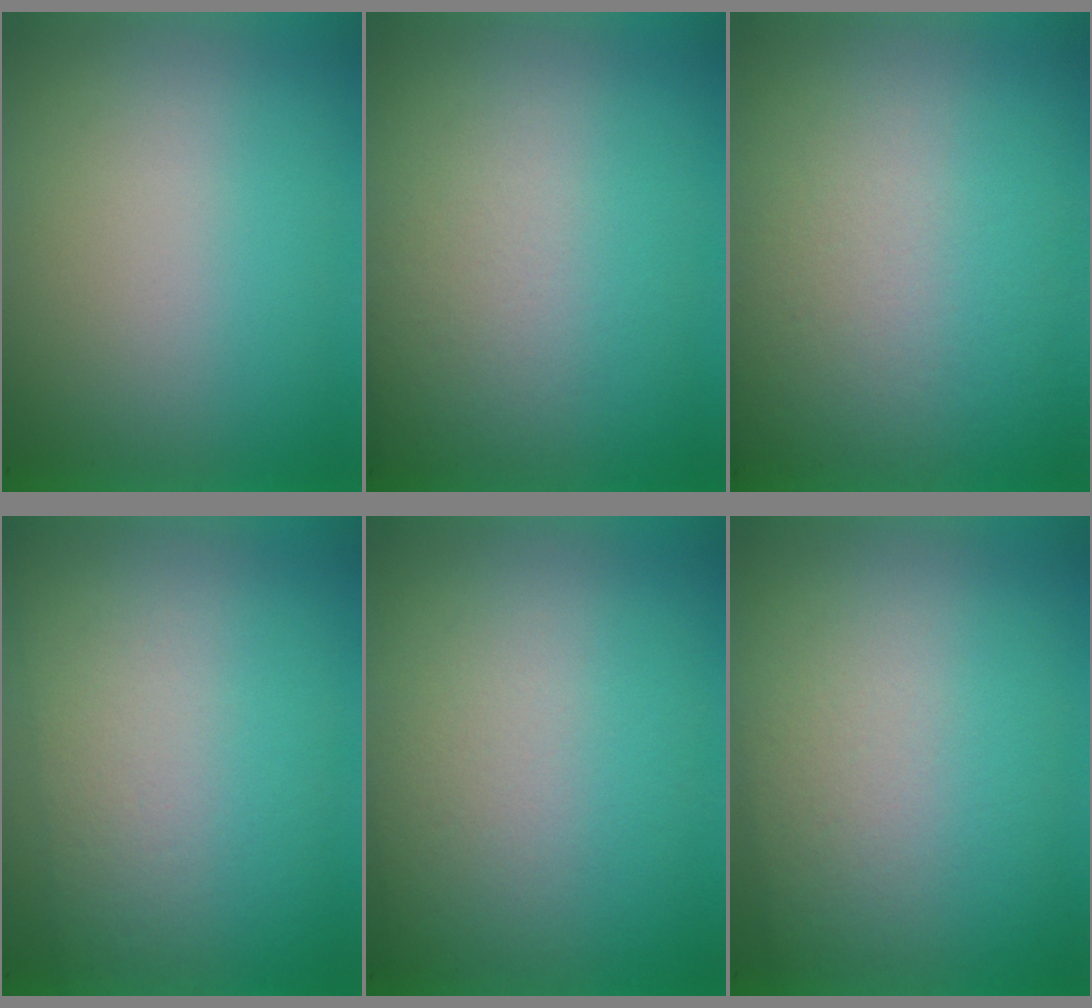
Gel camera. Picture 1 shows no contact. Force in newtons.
{"total": 2.4}
{"total": 3.7}
{"total": 2.8}
{"total": 2.6}
{"total": 3.1}